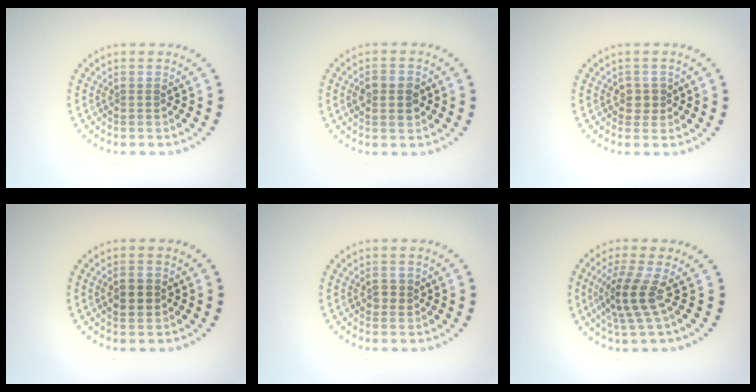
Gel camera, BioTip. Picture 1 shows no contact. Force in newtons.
{"total": 2.6, "press": 2.6, "slide": 0.2}
{"total": 1.3, "press": 1.1, "slide": 0.6}
{"total": 2.5, "press": 2.4, "slide": 0.2}
{"total": 1.4, "press": 1.3, "slide": 0.2}
{"total": 3.6, "press": 2.8, "slide": 2.3}